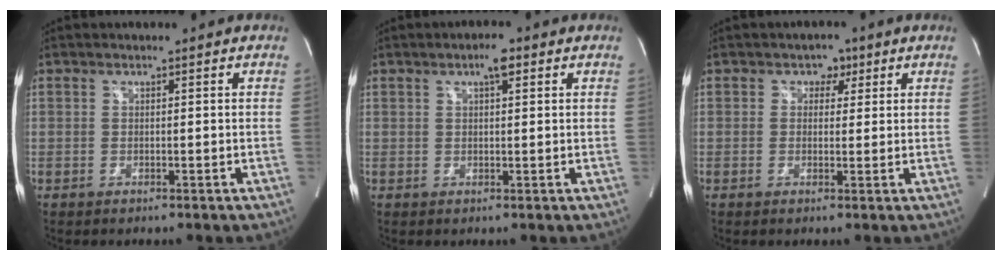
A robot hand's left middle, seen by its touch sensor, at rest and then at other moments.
{"total": 2.7, "force": [1.5, 0.6, 2.2], "torque": [-0.040, 0.009, 0.023]}
{"total": 2.4, "force": [1.1, 2.0, 0.9], "torque": [-0.007, 0.006, 0.010]}